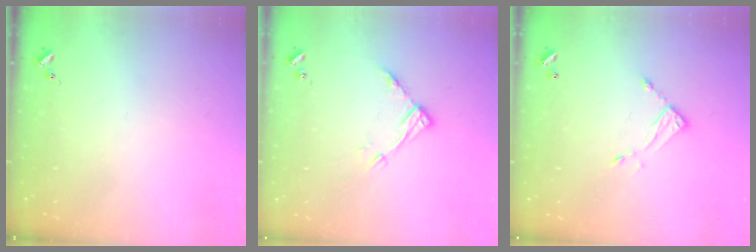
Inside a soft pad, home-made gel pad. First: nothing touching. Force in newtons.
{"total": 11.0, "press": 11.0, "slide": 0.8}
{"total": 7.3, "press": 7.3, "slide": 0.3}